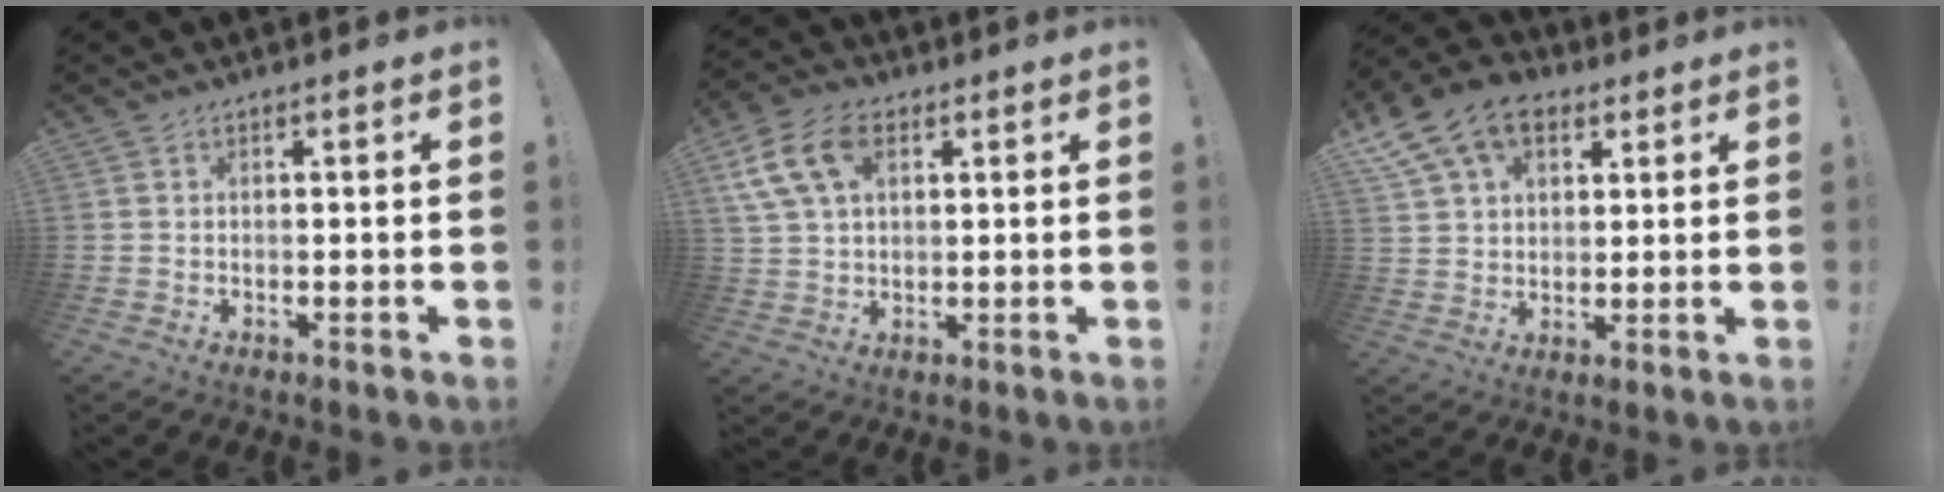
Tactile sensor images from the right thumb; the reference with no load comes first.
{"total": 12.2, "force": [4.9, 7.8, 8.0], "torque": [-0.157, -0.003, 0.095]}
{"total": 14.1, "force": [7.1, 9.6, 7.4], "torque": [-0.125, -0.028, 0.140]}